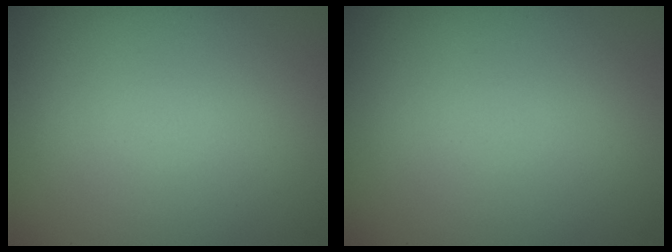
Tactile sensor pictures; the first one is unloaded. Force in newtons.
{"total": 0.0}